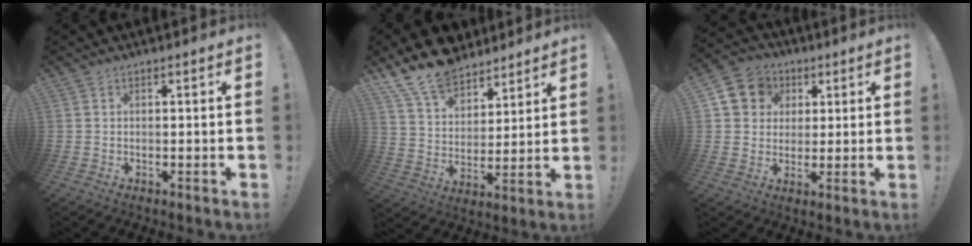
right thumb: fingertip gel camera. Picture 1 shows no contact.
{"total": 13.8, "force": [11.3, 6.9, 4.0], "torque": [-0.086, -0.081, 0.216]}
{"total": 9.6, "force": [3.0, 8.6, 2.9], "torque": [-0.039, -0.010, 0.062]}